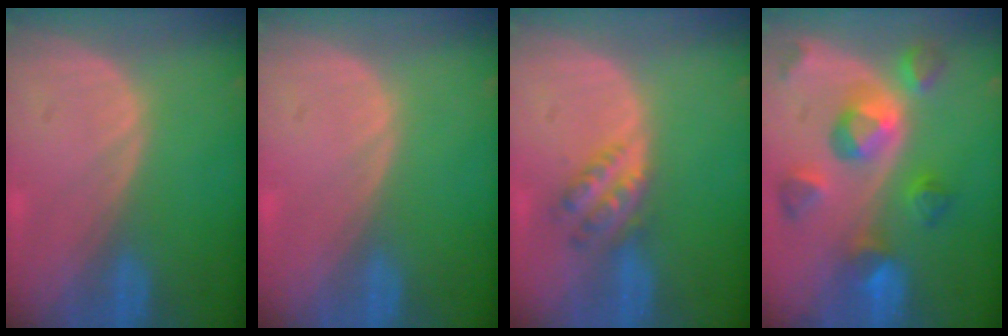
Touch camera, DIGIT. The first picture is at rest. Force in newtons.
{"total": 0.0}
{"total": 4.7, "press": 4.2, "slide": 2.1}
{"total": 9.5, "press": 8.7, "slide": 3.9}